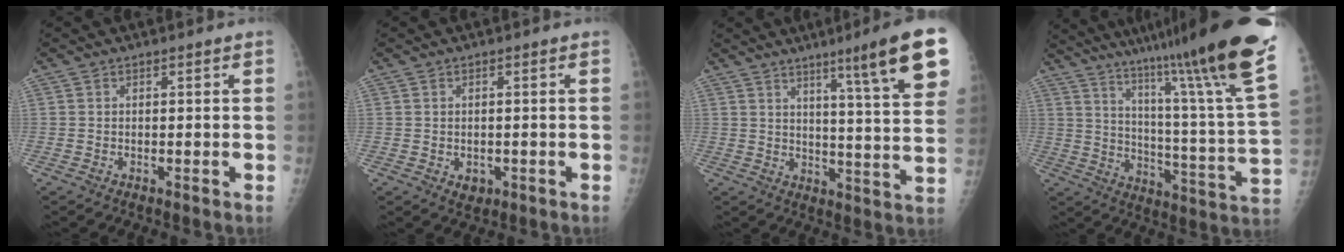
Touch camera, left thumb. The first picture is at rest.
{"total": 2.2, "force": [-0.5, 1.8, 1.2], "torque": [-0.008, -0.001, 0.001]}
{"total": 16.5, "force": [9.0, 0.9, 13.9], "torque": [-0.176, -0.042, 0.122]}
{"total": 30.8, "force": [22.2, 1.1, 21.3], "torque": [-0.300, -0.122, 0.320]}